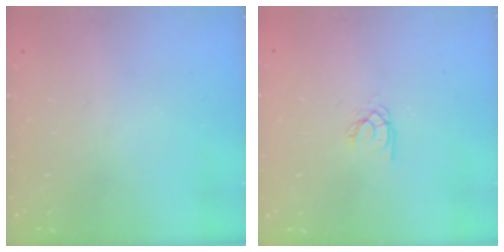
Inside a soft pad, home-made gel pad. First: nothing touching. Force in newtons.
{"total": 2.5, "press": 2.5, "slide": 0.1}